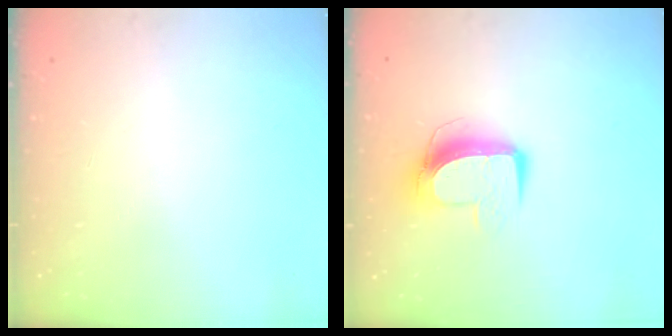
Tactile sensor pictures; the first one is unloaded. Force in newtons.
{"total": 10.2, "press": 10.2, "slide": 0.6}